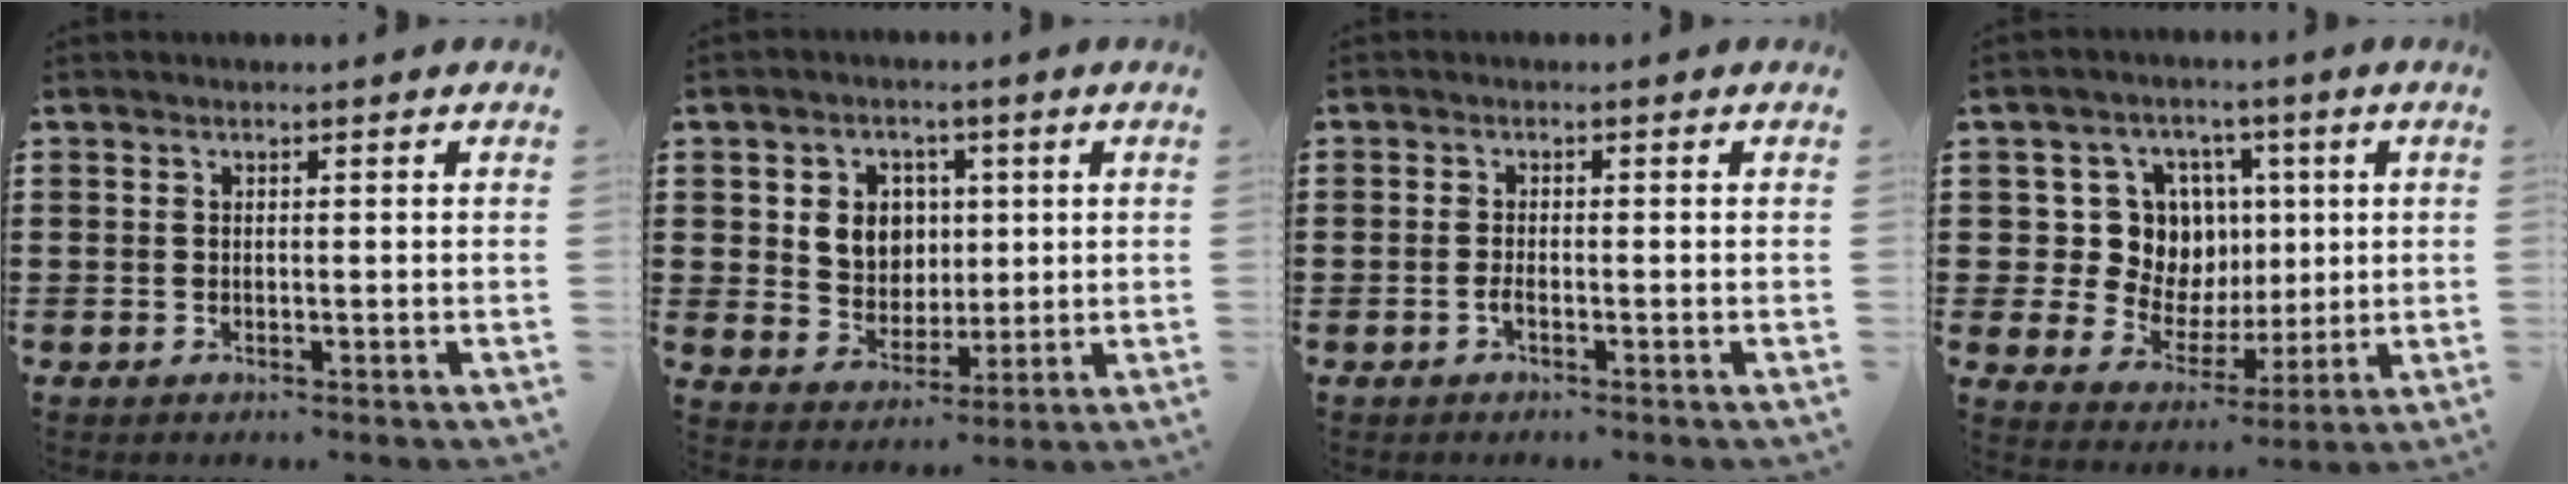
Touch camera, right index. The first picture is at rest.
{"total": 6.3, "force": [1.4, 5.7, 2.3], "torque": [-0.055, 0.013, 0.022]}
{"total": 1.2, "force": [-0.6, 0.3, 1.0], "torque": [-0.029, -0.006, -0.012]}
{"total": 10.2, "force": [2.1, 9.4, 3.3], "torque": [-0.089, 0.002, 0.048]}